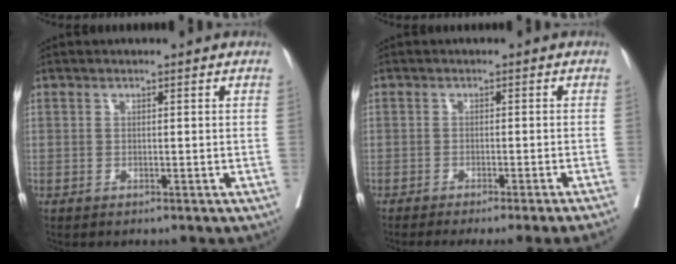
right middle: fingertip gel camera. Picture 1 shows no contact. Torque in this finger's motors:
{"motor_torque": [1.08, -1.06, 0.14, 0.05]}